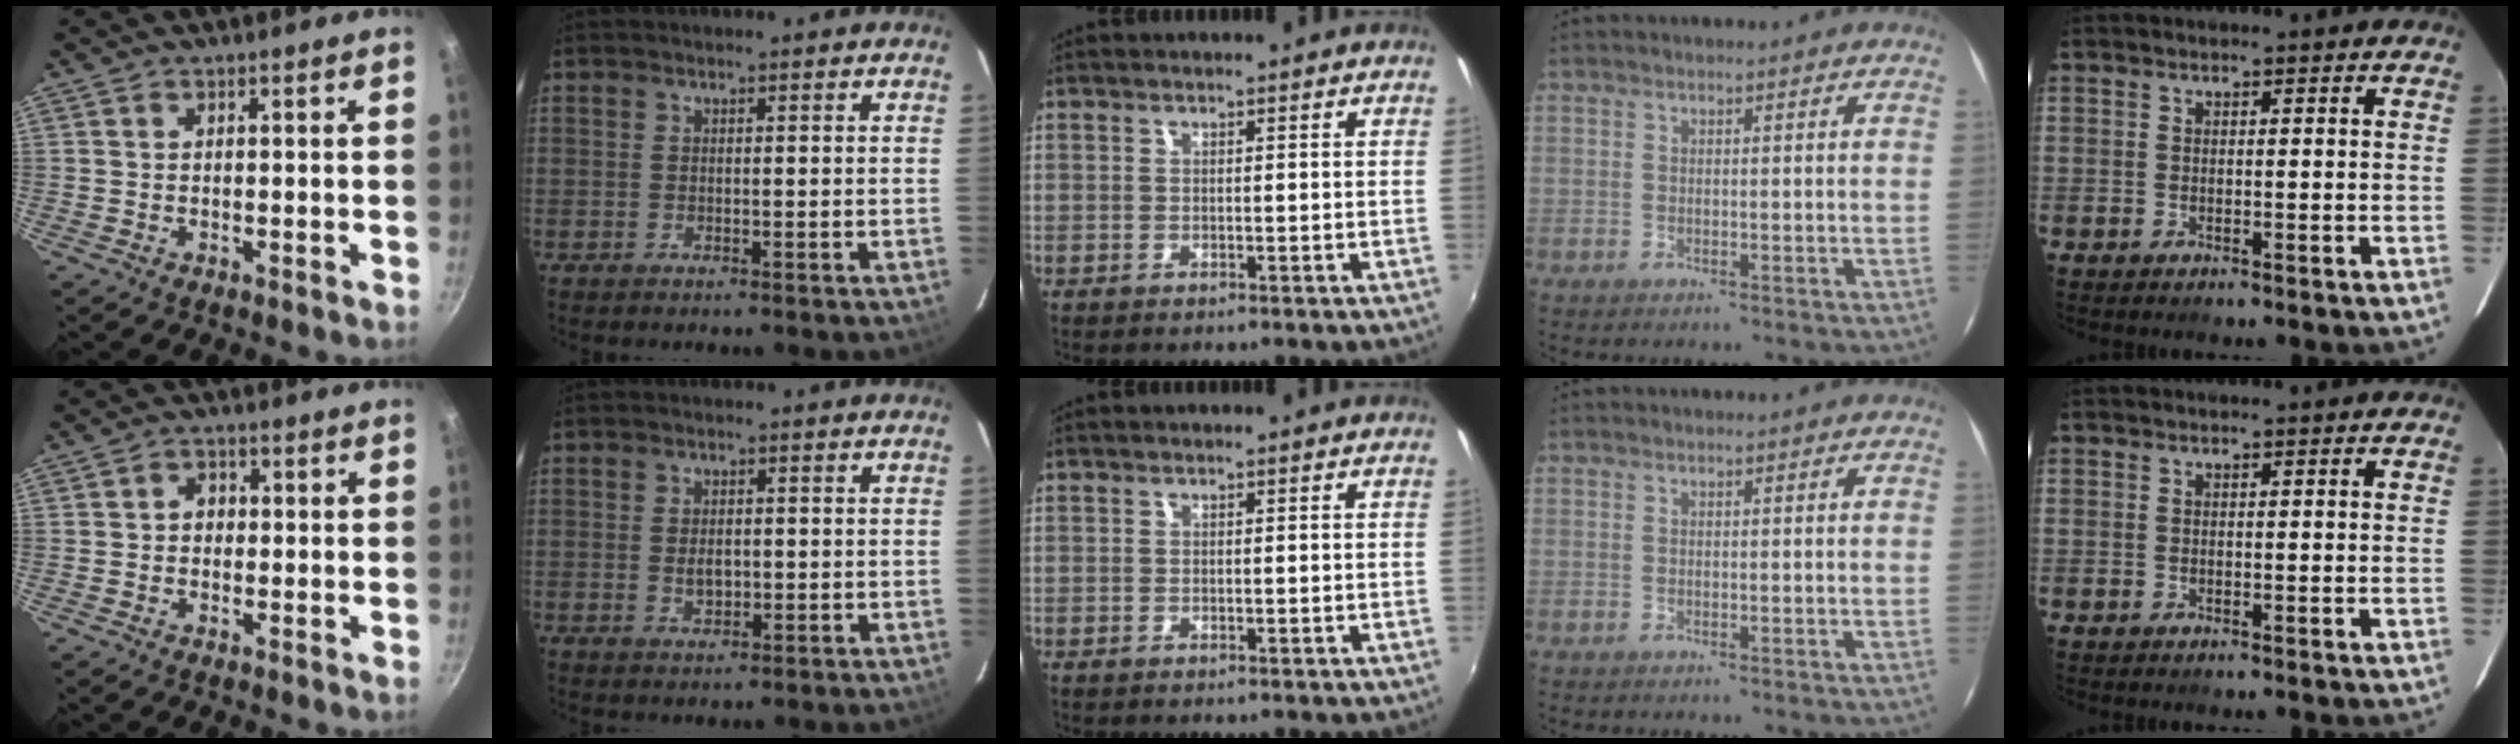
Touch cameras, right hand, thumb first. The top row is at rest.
{"thumb": {"total": 3.0, "force": [0.0, 2.6, 1.5], "torque": [-0.008, 0.009, -0.003]}, "index": {"total": 2.9, "force": [-0.3, 1.9, 2.1], "torque": [-0.035, -0.002, -0.003]}}